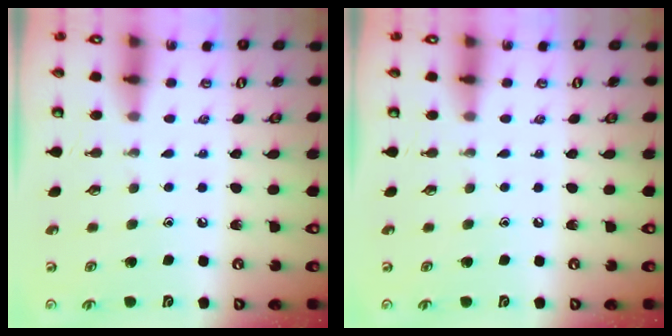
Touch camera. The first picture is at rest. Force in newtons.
{"total": 0.0}